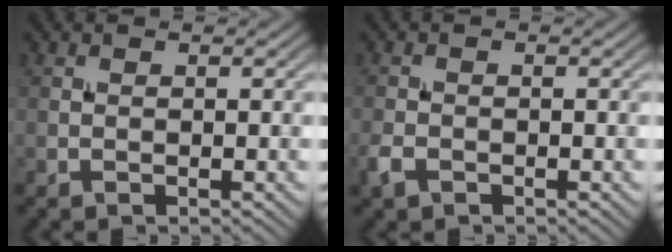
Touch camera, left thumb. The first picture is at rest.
{"total": 2.0, "force": [-1.2, 1.3, 1.0], "torque": [-0.027, -0.004, -0.030]}